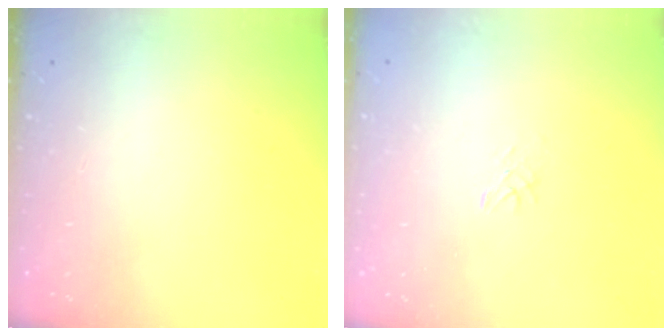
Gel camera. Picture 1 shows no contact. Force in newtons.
{"total": 1.7, "press": 1.7, "slide": 0.2}